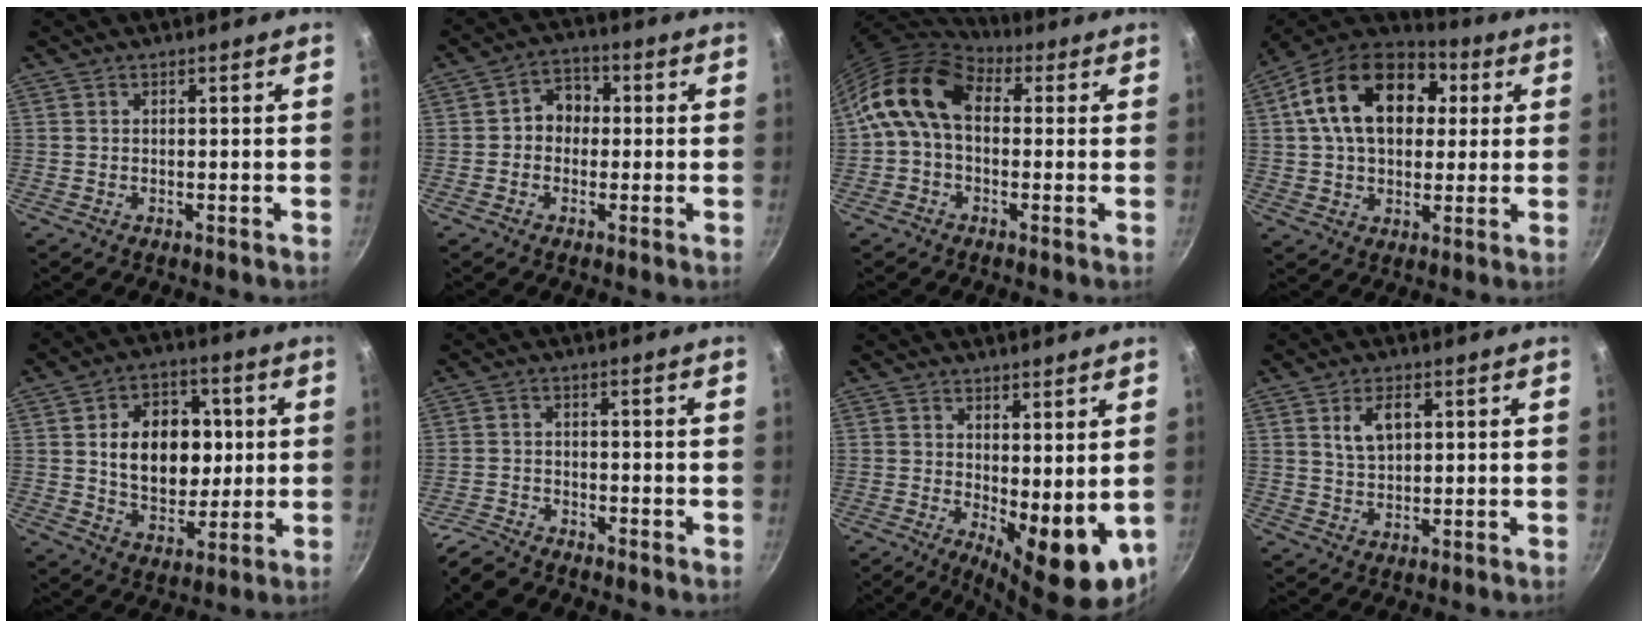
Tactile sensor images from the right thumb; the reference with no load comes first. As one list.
[{"total": 5.7, "force": [0.0, 4.8, 3.0], "torque": [-0.011, 0.015, -0.012]}, {"total": 11.2, "force": [1.7, 7.8, 7.9], "torque": [-0.124, 0.021, 0.011]}, {"total": 20.8, "force": [5.0, 14.0, 14.5], "torque": [-0.226, 0.018, 0.068]}, {"total": 15.8, "force": [2.0, 11.4, 10.7], "torque": [-0.120, 0.001, 0.034]}, {"total": 4.9, "force": [-4.6, 1.1, 1.2], "torque": [-0.031, 0.024, -0.097]}, {"total": 10.5, "force": [0.2, 4.4, 9.5], "torque": [-0.104, -0.016, 0.017]}, {"total": 5.3, "force": [1.8, 3.0, 4.0], "torque": [-0.060, -0.004, 0.035]}]